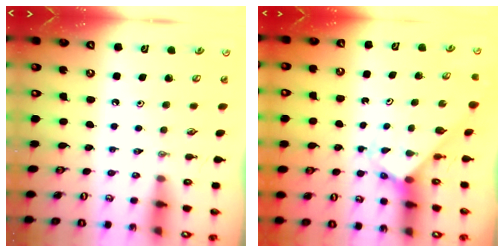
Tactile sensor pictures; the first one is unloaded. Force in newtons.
{"total": 2.9, "press": 2.9, "slide": 0.1}